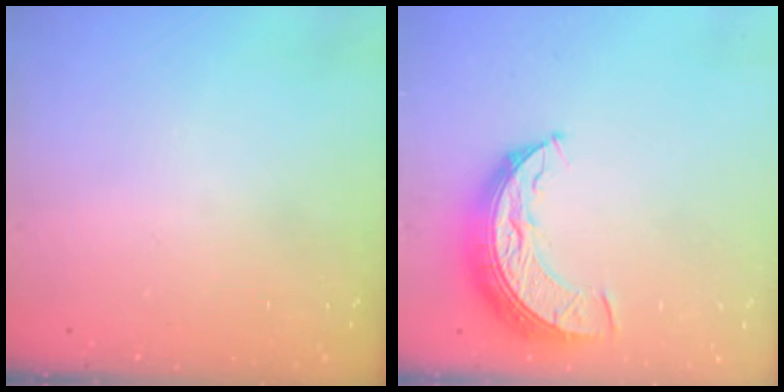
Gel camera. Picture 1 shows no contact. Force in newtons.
{"total": 10.5, "press": 10.5, "slide": 0.5}